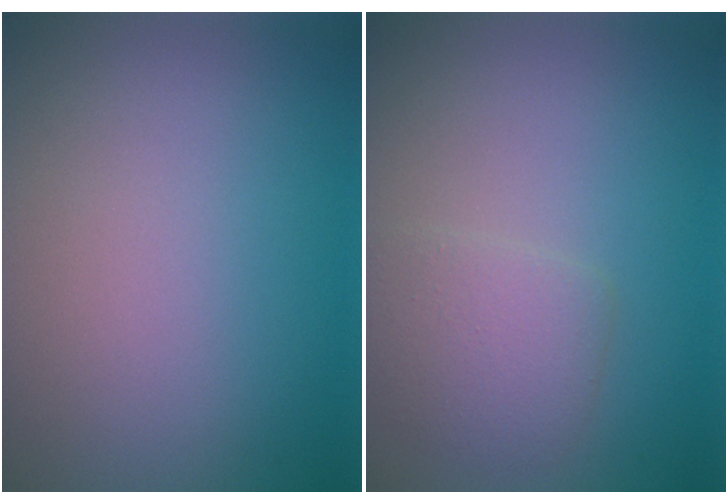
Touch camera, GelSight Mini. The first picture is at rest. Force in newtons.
{"total": 2.6, "press": 2.6, "slide": 0.1}